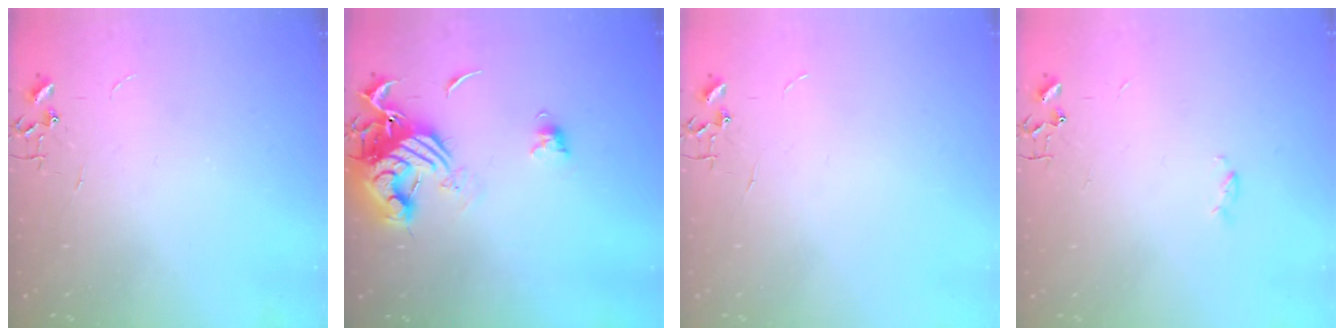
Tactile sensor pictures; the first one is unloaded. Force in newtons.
{"total": 13.4, "press": 13.3, "slide": 1.7}
{"total": 0.0}
{"total": 2.3, "press": 2.2, "slide": 0.4}